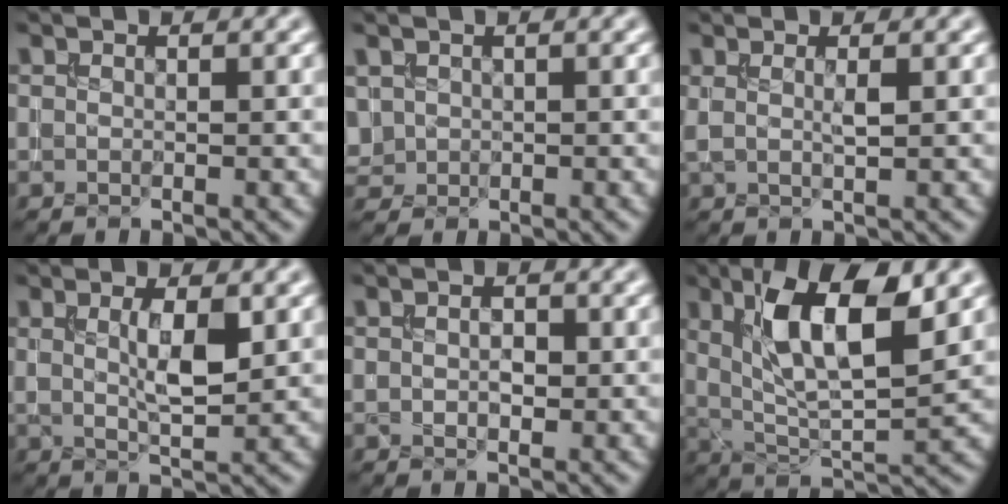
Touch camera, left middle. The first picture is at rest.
{"total": 1.5, "force": [0.4, 1.3, 0.4], "torque": [-0.011, -0.002, 0.011]}
{"total": 1.4, "force": [0.5, 0.2, 1.3], "torque": [-0.025, -0.001, 0.006]}
{"total": 3.4, "force": [0.9, 0.8, 3.2], "torque": [-0.058, -0.004, 0.017]}
{"total": 1.5, "force": [0.1, 0.9, 1.1], "torque": [-0.022, 0.001, 0.001]}
{"total": 9.7, "force": [3.4, 3.2, 8.5], "torque": [-0.145, -0.004, 0.059]}